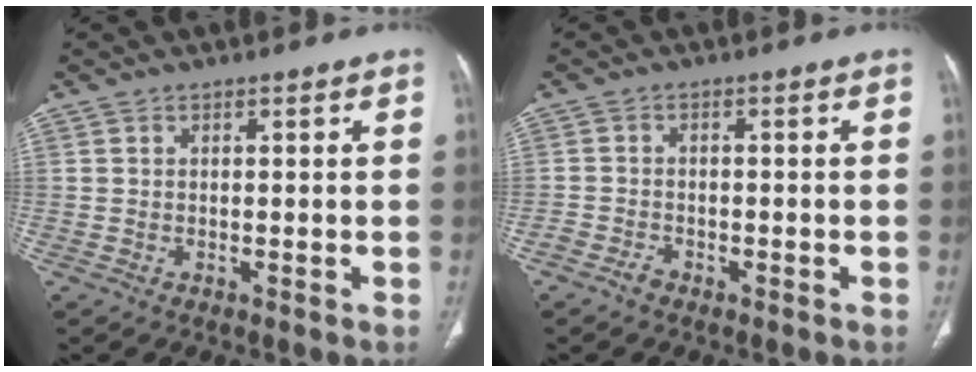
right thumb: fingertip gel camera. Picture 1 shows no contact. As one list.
[{"total": 1.9, "force": [-1.5, 1.0, 0.5], "torque": [-0.013, 0.010, -0.025]}]